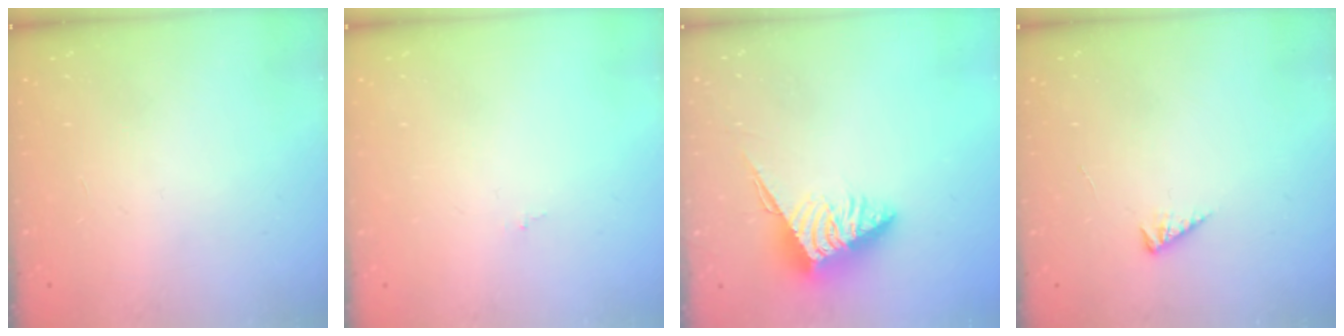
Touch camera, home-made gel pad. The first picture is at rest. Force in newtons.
{"total": 0.0}
{"total": 6.1, "press": 6.1, "slide": 0.5}
{"total": 2.1, "press": 2.0, "slide": 0.5}